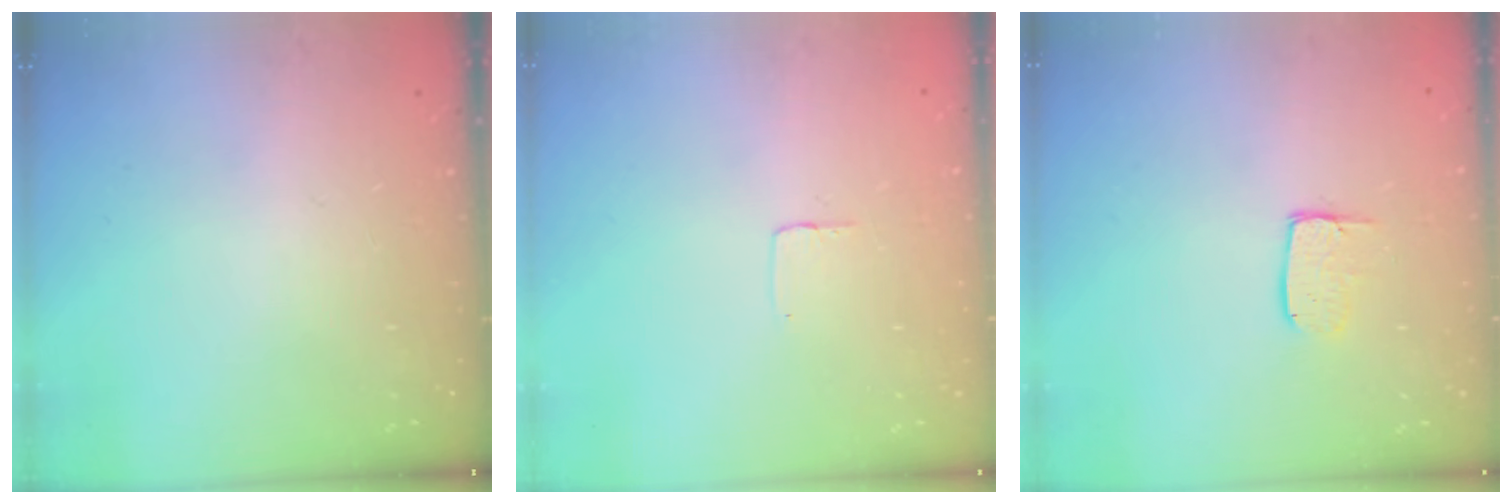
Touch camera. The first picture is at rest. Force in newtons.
{"total": 2.5, "press": 2.5, "slide": 0.1}
{"total": 6.7, "press": 6.7, "slide": 0.5}